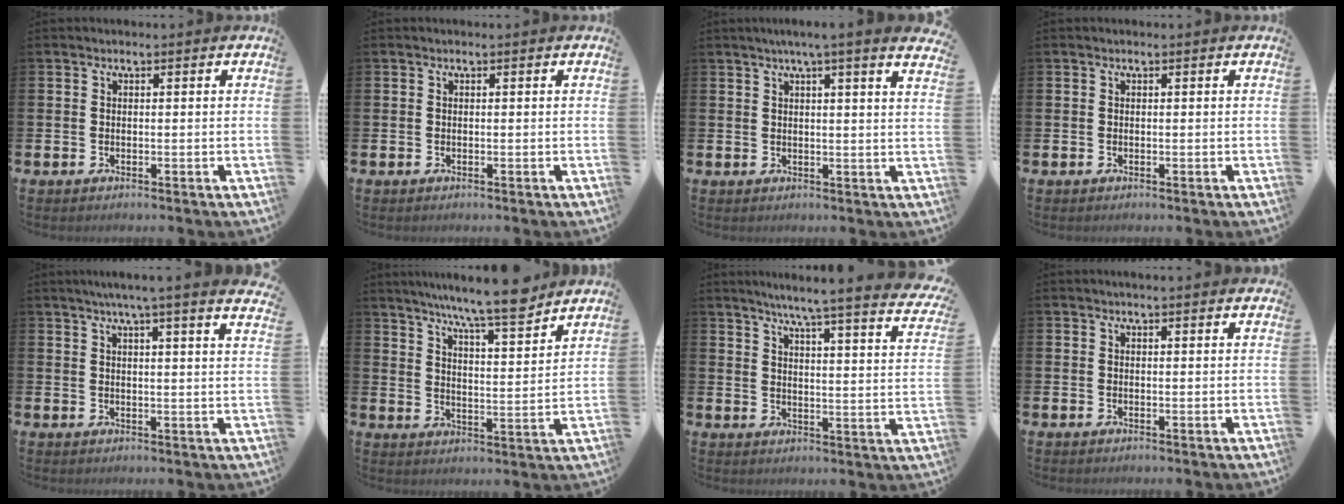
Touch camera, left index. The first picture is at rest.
{"total": 0.0}
{"total": 3.7, "force": [3.2, -0.7, 1.8], "torque": [-0.030, -0.015, 0.054]}
{"total": 0.0}
{"total": 4.6, "force": [4.1, -1.0, 1.9], "torque": [-0.036, -0.022, 0.067]}
{"total": 9.3, "force": [8.4, 0.2, 3.9], "torque": [-0.086, -0.052, 0.146]}
{"total": 5.5, "force": [4.8, -0.5, 2.6], "torque": [-0.057, -0.048, 0.071]}
{"total": 1.1, "force": [1.0, 0.0, 0.3], "torque": [0.002, -0.001, 0.017]}